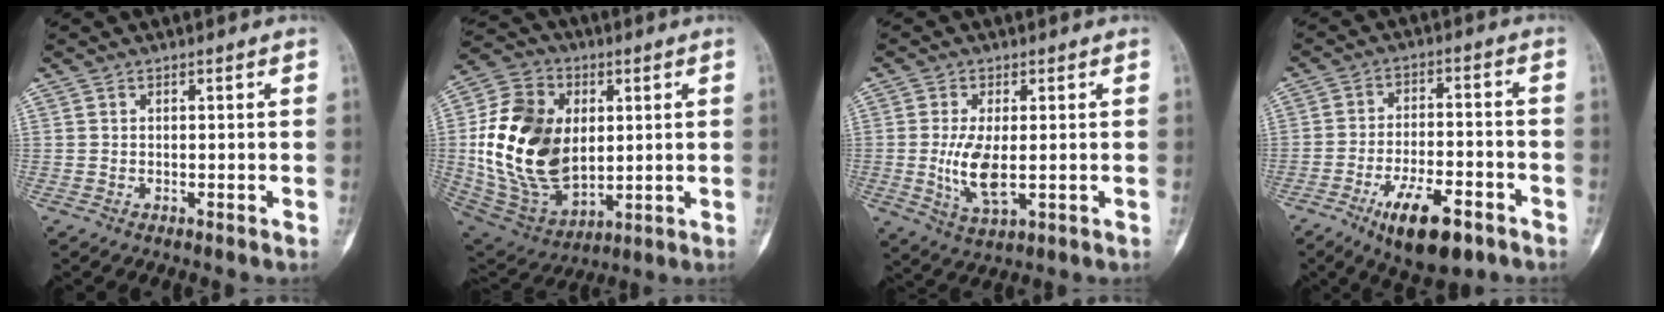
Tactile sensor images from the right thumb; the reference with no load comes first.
{"total": 23.3, "force": [1.8, 16.0, 16.9], "torque": [-0.300, -0.011, 0.050]}
{"total": 7.6, "force": [-0.4, 3.4, 6.7], "torque": [-0.133, -0.012, 0.000]}
{"total": 12.9, "force": [-7.2, 5.3, 9.3], "torque": [-0.136, 0.028, -0.112]}